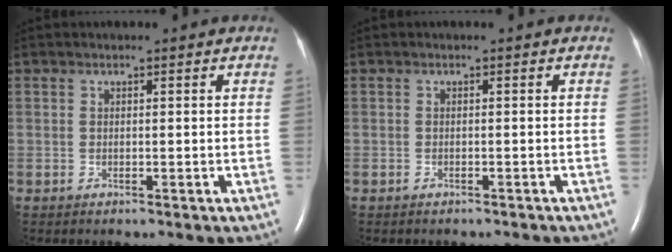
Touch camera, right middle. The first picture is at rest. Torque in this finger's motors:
{"motor_torque": [0.65, -0.92, 0.00, 0.05]}